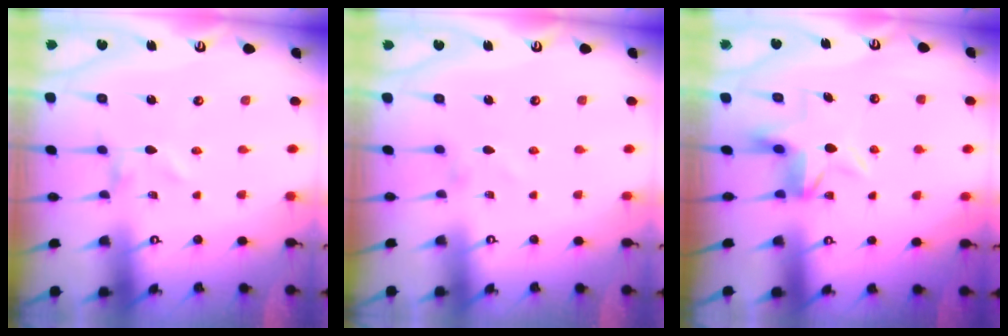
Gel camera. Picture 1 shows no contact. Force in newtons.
{"total": 0.0}
{"total": 5.0, "press": 5.0, "slide": 0.2}